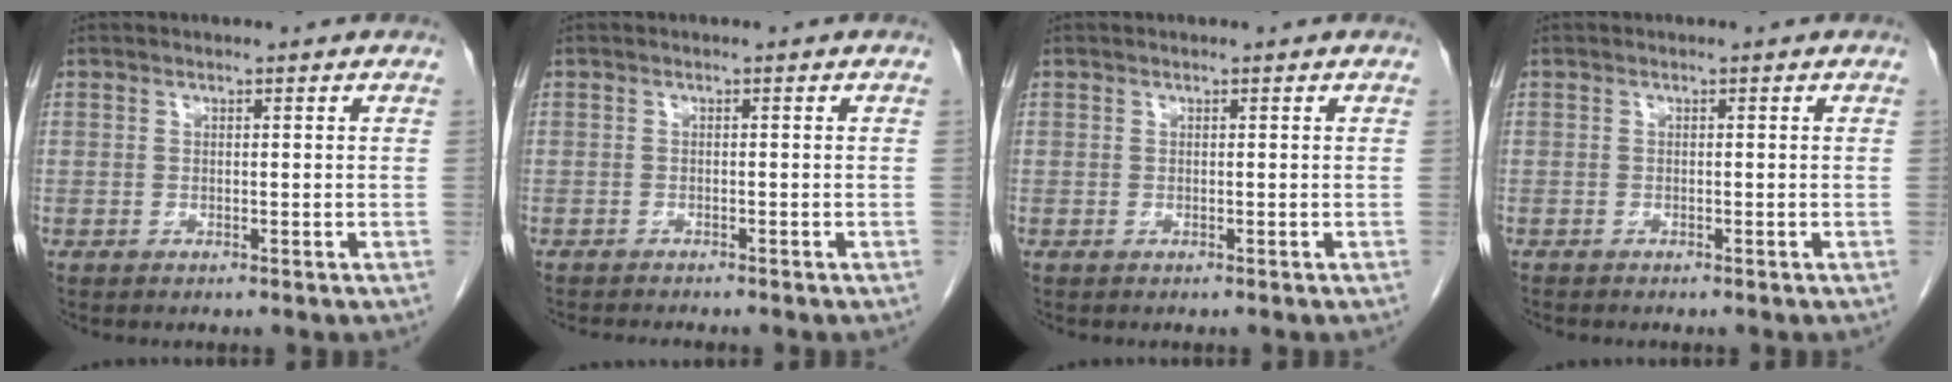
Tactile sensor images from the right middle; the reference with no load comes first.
{"total": 2.9, "force": [-2.7, 0.2, 1.0], "torque": [-0.015, -0.007, -0.035]}
{"total": 0.0}
{"total": 0.6, "force": [-0.6, 0.1, 0.2], "torque": [-0.007, -0.001, -0.012]}